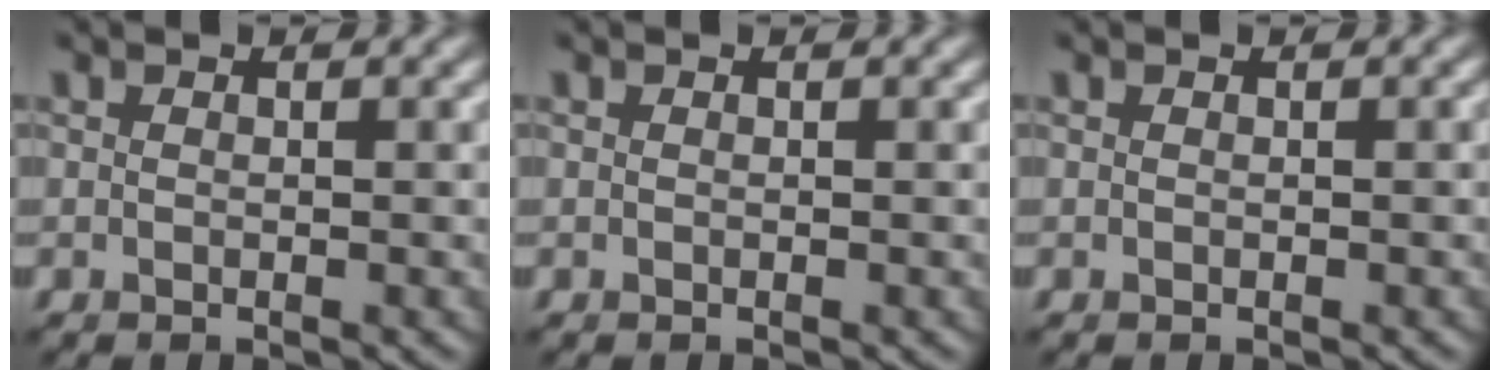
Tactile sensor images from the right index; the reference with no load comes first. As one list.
[{"total": 0.0}, {"total": 0.0}]